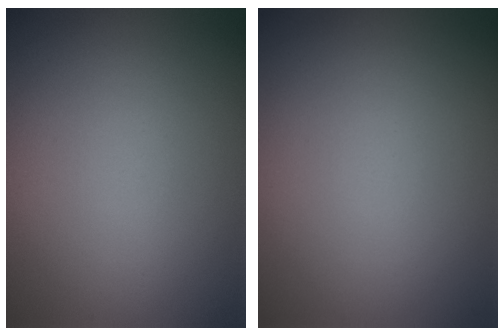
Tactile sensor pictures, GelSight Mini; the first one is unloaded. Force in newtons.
{"total": 0.0}